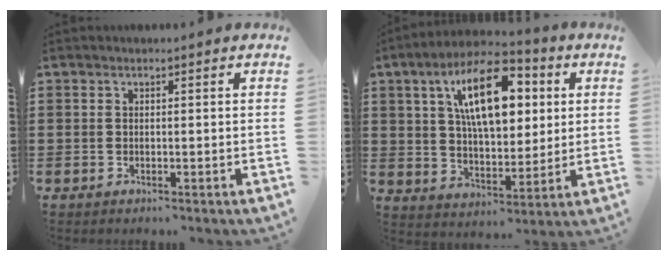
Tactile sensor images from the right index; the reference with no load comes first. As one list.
[{"total": 14.4, "force": [5.5, 6.8, 11.5], "torque": [-0.202, 0.008, 0.089]}]